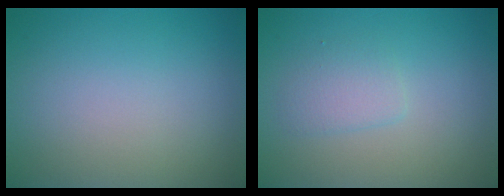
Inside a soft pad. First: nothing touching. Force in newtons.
{"total": 1.7, "press": 1.7, "slide": 0.1}